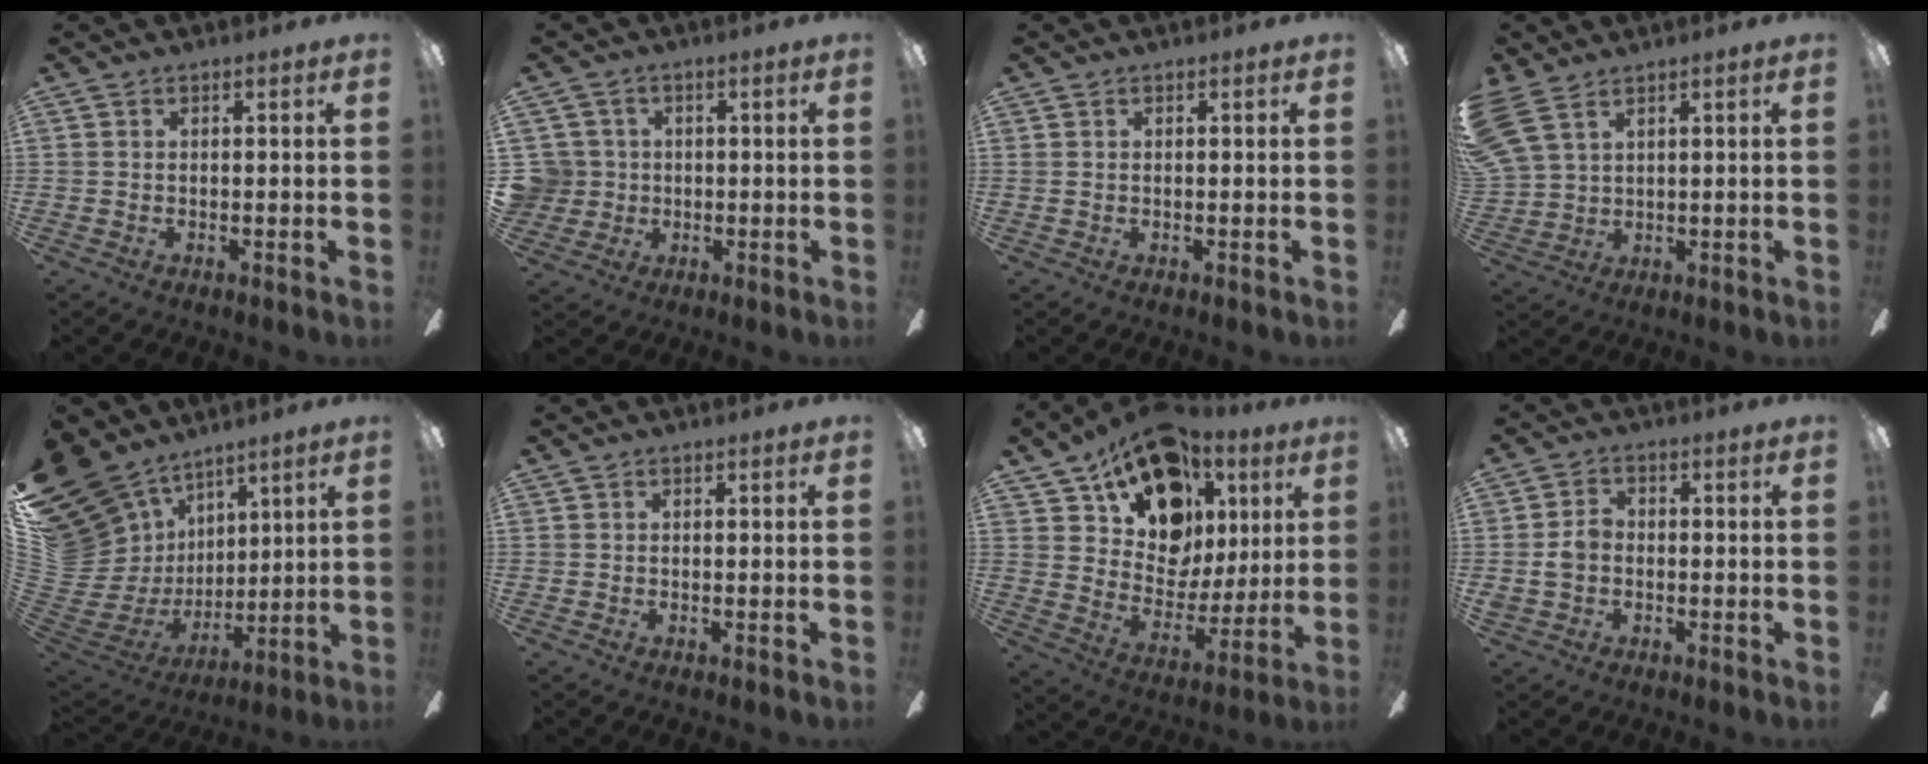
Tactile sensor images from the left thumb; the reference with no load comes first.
{"total": 6.5, "force": [0.6, 6.4, 0.9], "torque": [-0.038, 0.010, 0.020]}
{"total": 0.0}
{"total": 7.2, "force": [5.0, 3.6, 3.8], "torque": [-0.091, -0.011, 0.101]}
{"total": 22.0, "force": [11.4, 16.8, 8.6], "torque": [-0.212, -0.090, 0.254]}
{"total": 0.0}
{"total": 21.1, "force": [13.0, 13.7, 9.5], "torque": [-0.163, -0.068, 0.247]}
{"total": 4.6, "force": [-0.3, 3.6, 2.9], "torque": [-0.060, 0.014, -0.007]}